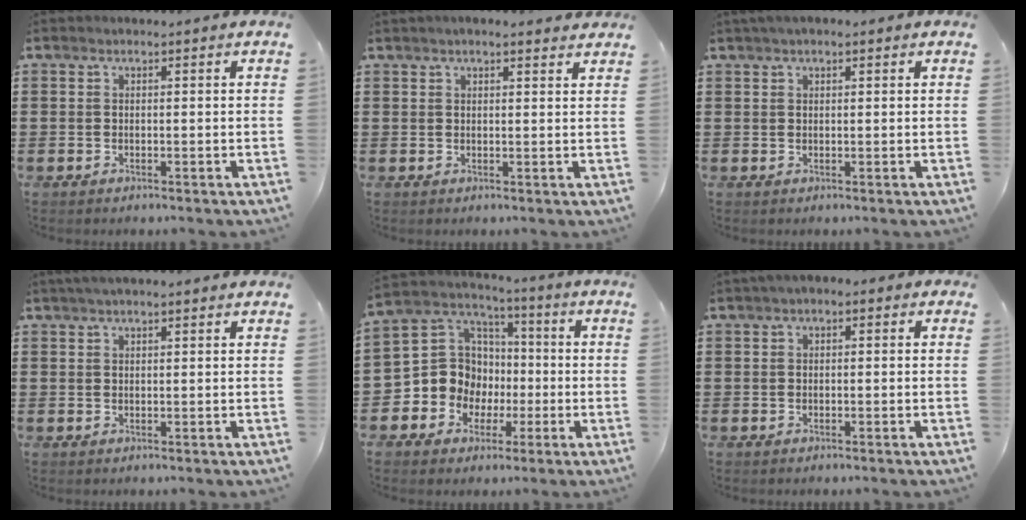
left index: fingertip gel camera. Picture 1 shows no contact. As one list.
[{"total": 2.0, "force": [1.7, 0.3, 0.9], "torque": [-0.021, 0.006, 0.032]}, {"total": 1.4, "force": [0.8, 0.5, 1.0], "torque": [-0.020, 0.005, 0.015]}, {"total": 1.7, "force": [1.3, 0.2, 1.0], "torque": [-0.021, 0.003, 0.024]}, {"total": 10.3, "force": [-1.7, 9.8, 2.8], "torque": [-0.112, 0.005, -0.030]}, {"total": 1.2, "force": [-0.2, 0.8, 0.9], "torque": [-0.018, 0.005, -0.006]}]